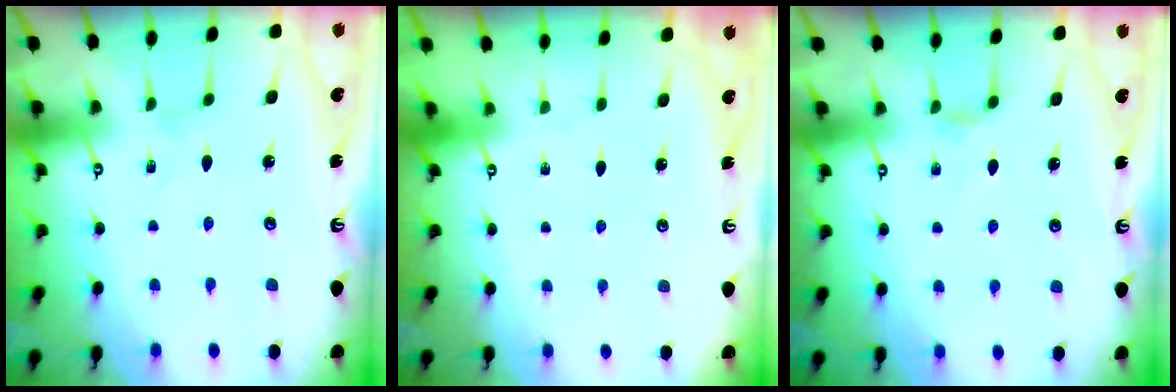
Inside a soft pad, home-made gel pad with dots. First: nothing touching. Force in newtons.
{"total": 0.0}
{"total": 2.4, "press": 2.3, "slide": 0.3}